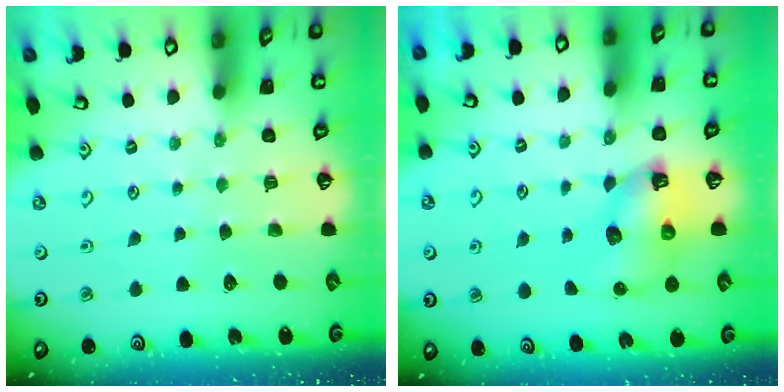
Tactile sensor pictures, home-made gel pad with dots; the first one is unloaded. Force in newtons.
{"total": 6.8, "press": 6.8, "slide": 0.2}